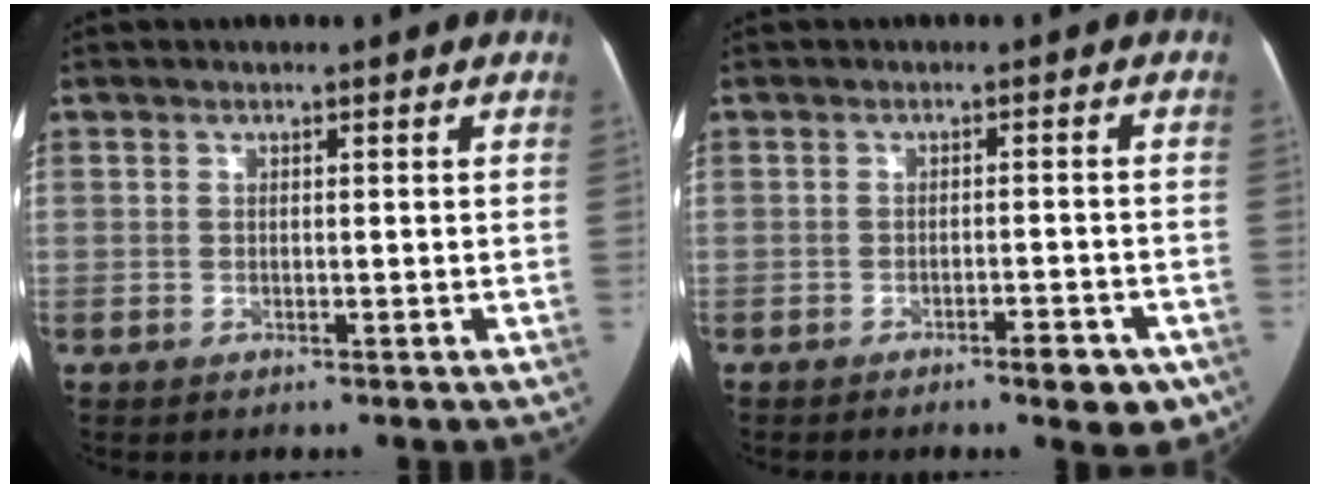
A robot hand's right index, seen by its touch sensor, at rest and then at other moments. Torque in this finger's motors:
{"motor_torque": [0.13, -0.06, 0.06, 0.01]}